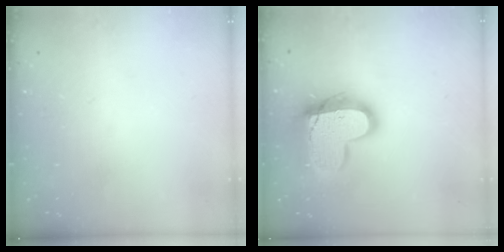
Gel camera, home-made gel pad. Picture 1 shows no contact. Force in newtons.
{"total": 17.3, "press": 17.2, "slide": 1.4}